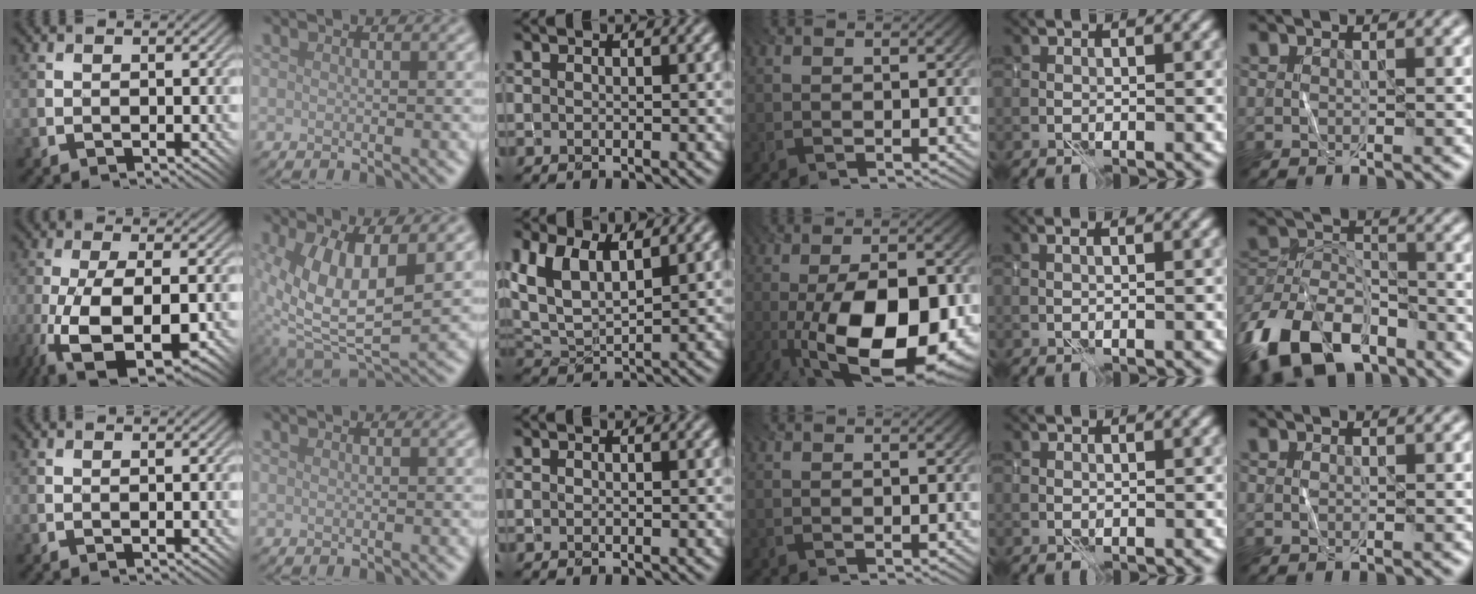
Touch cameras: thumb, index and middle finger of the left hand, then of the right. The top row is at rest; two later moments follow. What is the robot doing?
{"motion": "fold", "object": "shorts"}